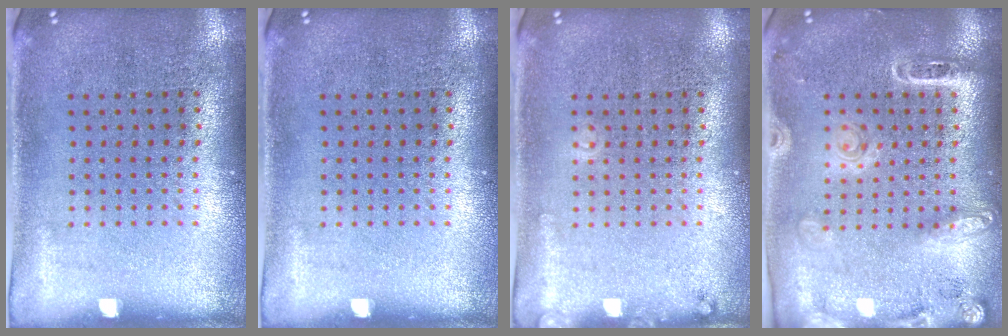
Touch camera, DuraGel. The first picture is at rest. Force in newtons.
{"total": 0.0}
{"total": 0.9, "press": 0.8, "slide": 0.2}
{"total": 1.8, "press": 1.7, "slide": 0.7}